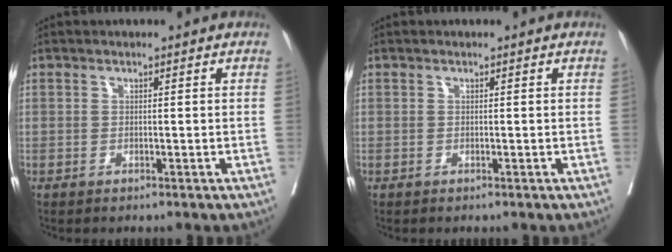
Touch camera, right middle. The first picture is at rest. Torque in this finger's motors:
{"motor_torque": [0.09, -0.09, 0.06, 0.01]}